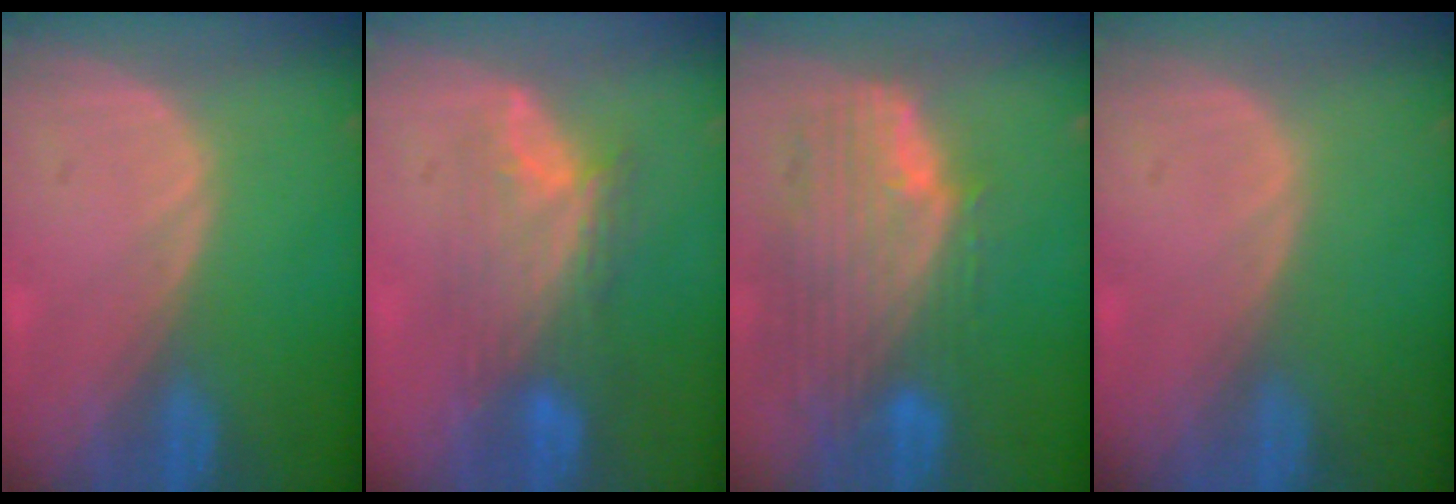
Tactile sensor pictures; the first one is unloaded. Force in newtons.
{"total": 7.6, "press": 7.3, "slide": 2.2}
{"total": 11.1, "press": 9.5, "slide": 5.7}
{"total": 0.0}